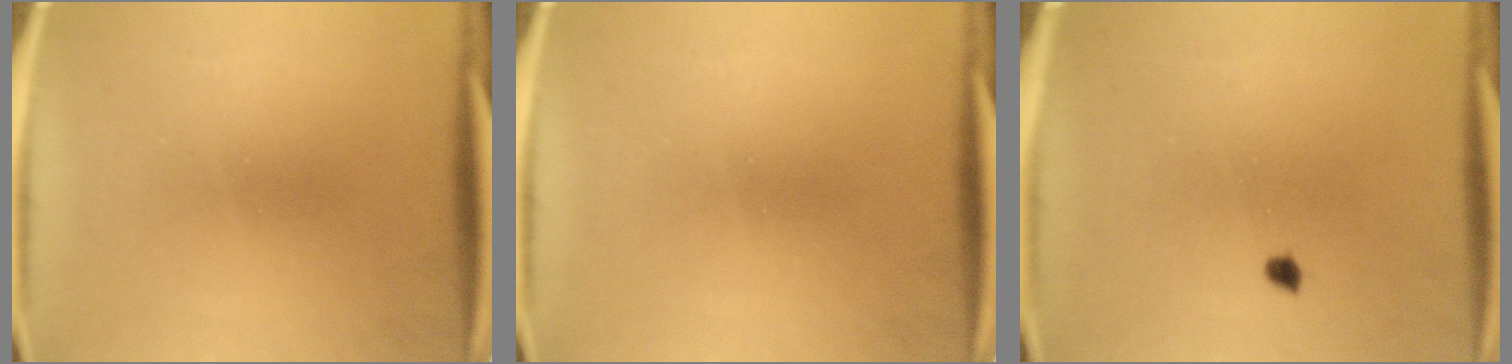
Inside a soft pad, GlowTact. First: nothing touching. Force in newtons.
{"total": 0.0}
{"total": 1.1}